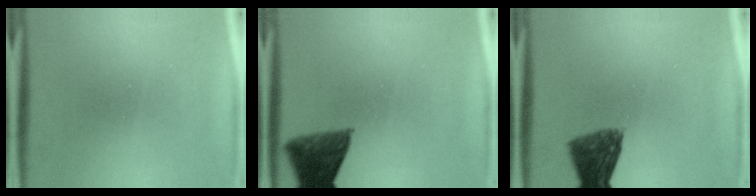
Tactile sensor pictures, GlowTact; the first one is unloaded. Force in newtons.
{"total": 8.1}
{"total": 7.4}